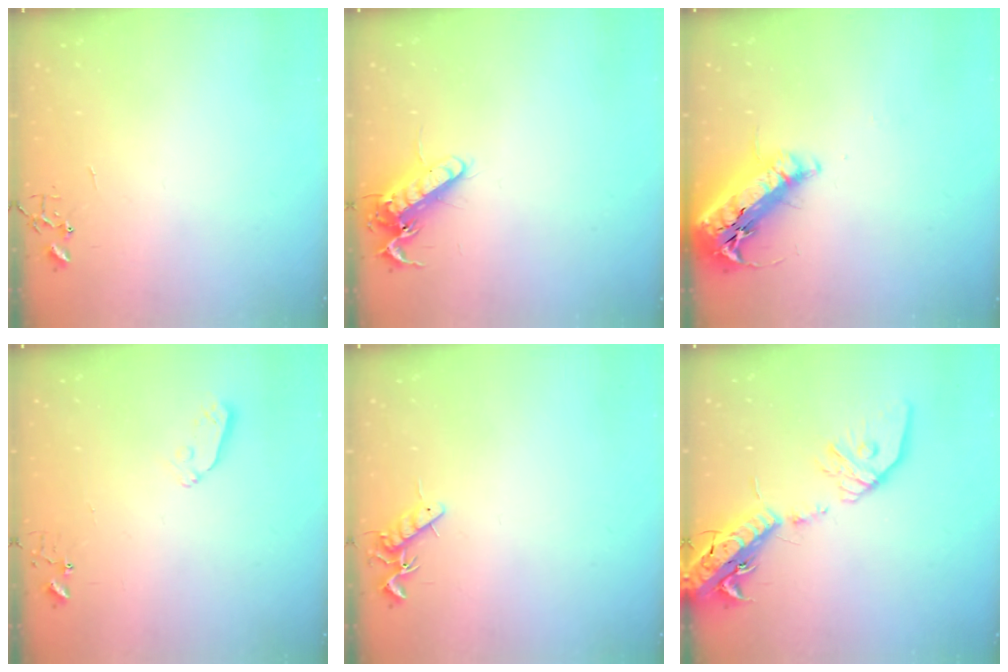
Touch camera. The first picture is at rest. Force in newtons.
{"total": 13.5, "press": 13.3, "slide": 1.9}
{"total": 21.2, "press": 20.8, "slide": 4.0}
{"total": 4.7, "press": 4.6, "slide": 0.9}
{"total": 7.6, "press": 7.5, "slide": 0.8}
{"total": 21.0, "press": 20.6, "slide": 4.1}